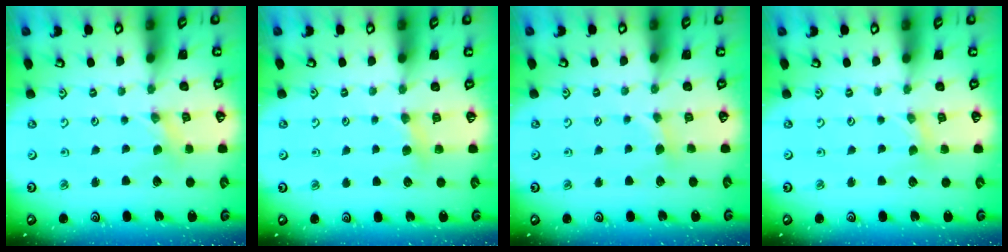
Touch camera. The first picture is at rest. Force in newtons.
{"total": 4.4, "press": 4.3, "slide": 0.6}
{"total": 2.9, "press": 2.9, "slide": 0.4}
{"total": 1.4, "press": 1.4, "slide": 0.2}